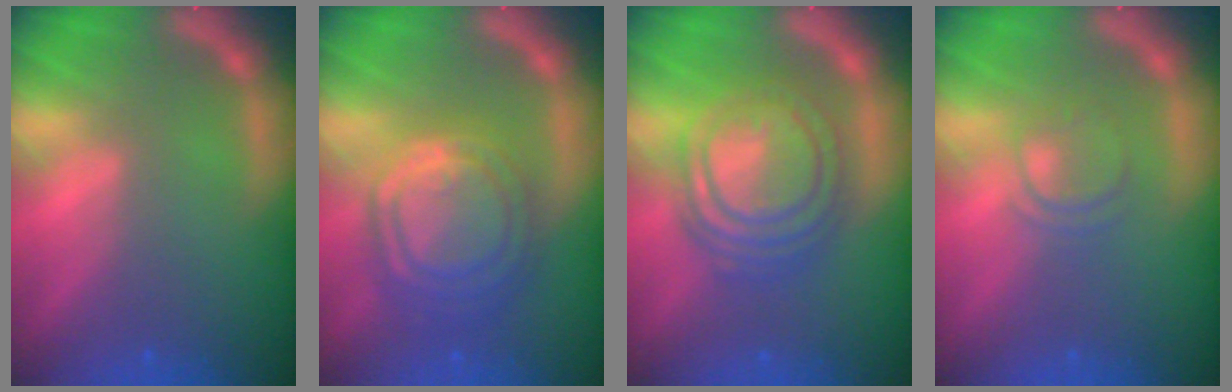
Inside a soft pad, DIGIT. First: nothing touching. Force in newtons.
{"total": 10.0}
{"total": 9.5}
{"total": 2.4}